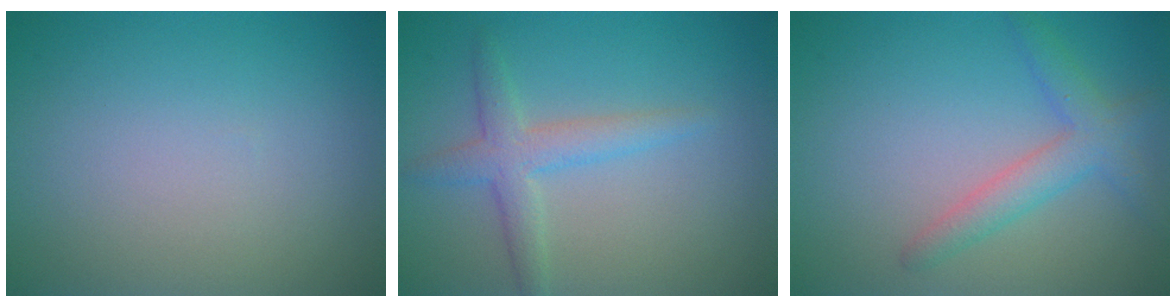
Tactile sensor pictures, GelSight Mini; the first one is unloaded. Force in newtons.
{"total": 2.9, "press": 2.9, "slide": 0.0}
{"total": 3.1, "press": 3.1, "slide": 0.1}